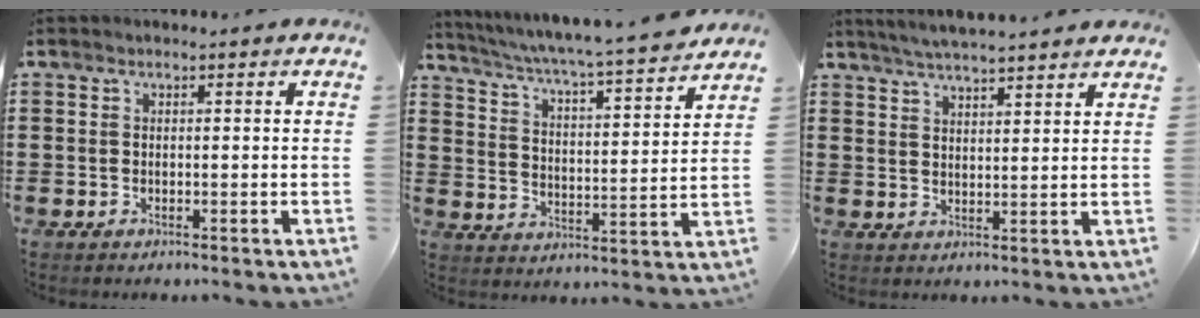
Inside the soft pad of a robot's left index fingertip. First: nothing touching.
{"total": 4.4, "force": [3.9, -0.7, 1.8], "torque": [-0.056, -0.041, 0.055]}
{"total": 4.1, "force": [3.9, -0.4, 1.1], "torque": [-0.034, -0.014, 0.070]}